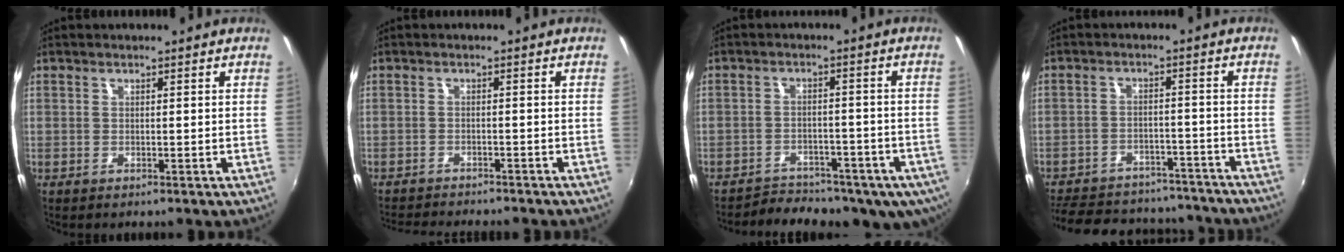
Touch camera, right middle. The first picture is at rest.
{"total": 7.0, "force": [-6.6, 0.8, 2.2], "torque": [-0.059, -0.016, -0.100]}
{"total": 14.9, "force": [-10.9, 7.5, 6.9], "torque": [-0.129, -0.007, -0.135]}
{"total": 23.4, "force": [-19.8, 9.3, 8.4], "torque": [-0.190, 0.032, -0.248]}